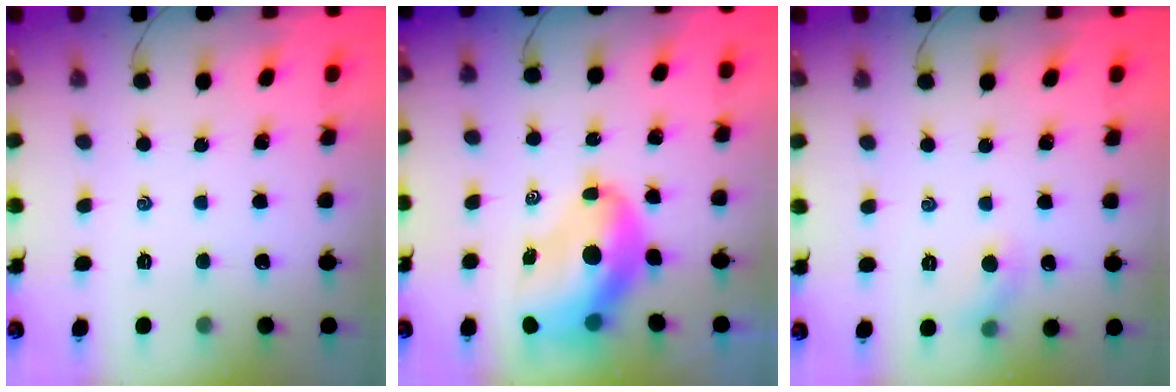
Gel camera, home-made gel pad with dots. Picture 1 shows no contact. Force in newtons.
{"total": 11.8, "press": 11.3, "slide": 3.4}
{"total": 4.4, "press": 4.2, "slide": 1.2}